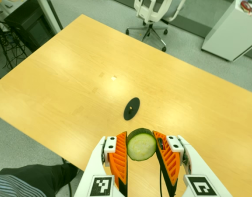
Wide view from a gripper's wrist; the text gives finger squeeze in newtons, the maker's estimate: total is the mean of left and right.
{"total": 9.3, "left": 8.7, "right": 9.8}